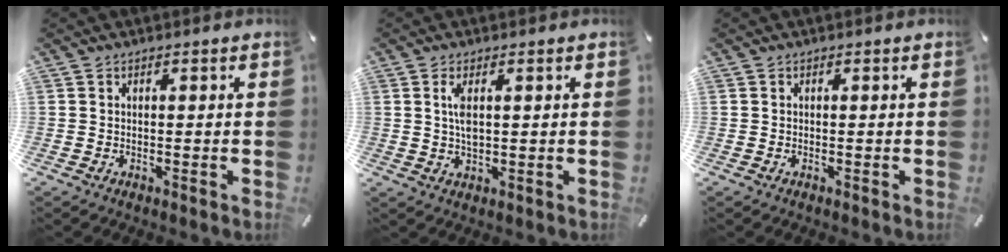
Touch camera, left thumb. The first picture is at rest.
{"total": 3.8, "force": [0.8, 1.5, 3.4], "torque": [-0.071, -0.002, 0.009]}
{"total": 0.0}